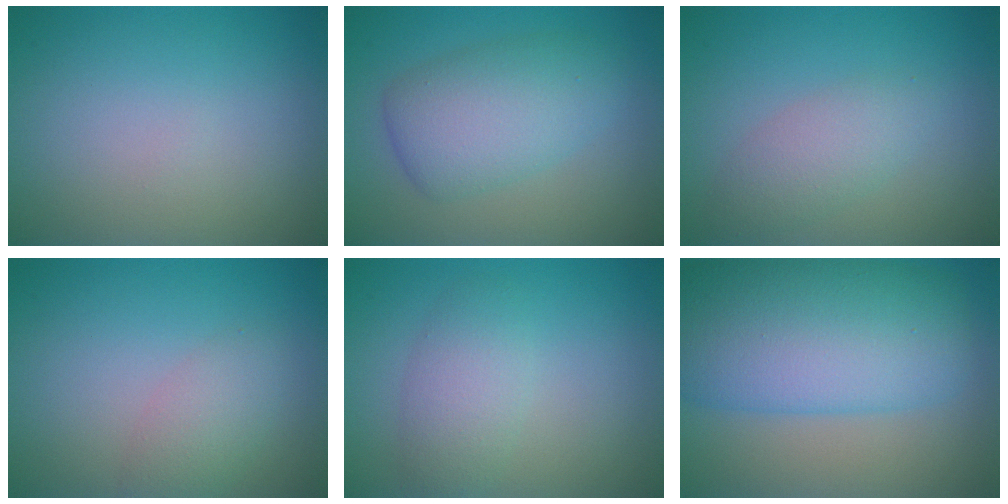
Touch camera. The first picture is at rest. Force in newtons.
{"total": 5.5, "press": 5.5, "slide": 0.2}
{"total": 2.8, "press": 2.8, "slide": 0.1}
{"total": 2.4, "press": 2.4, "slide": 0.1}
{"total": 3.0, "press": 3.0, "slide": 0.1}
{"total": 11.7, "press": 11.7, "slide": 0.2}